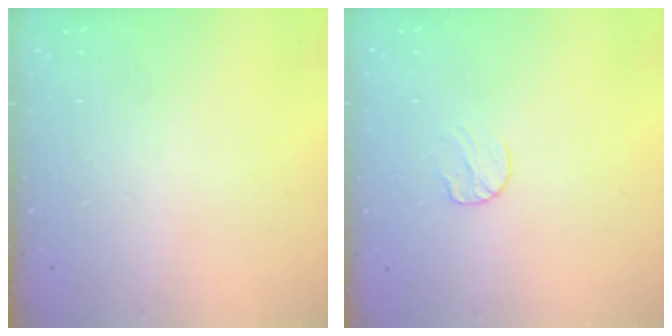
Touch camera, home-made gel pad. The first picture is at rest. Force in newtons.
{"total": 6.4, "press": 6.4, "slide": 0.6}